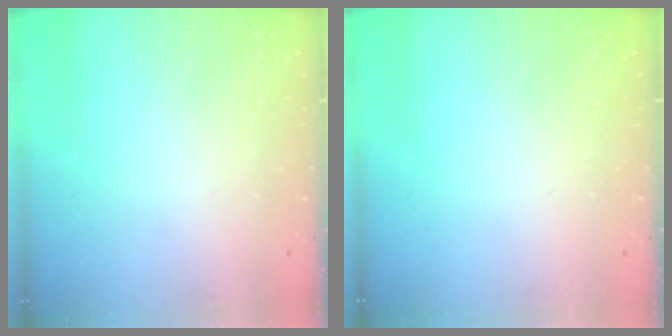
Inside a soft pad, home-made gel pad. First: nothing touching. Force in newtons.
{"total": 0.0}